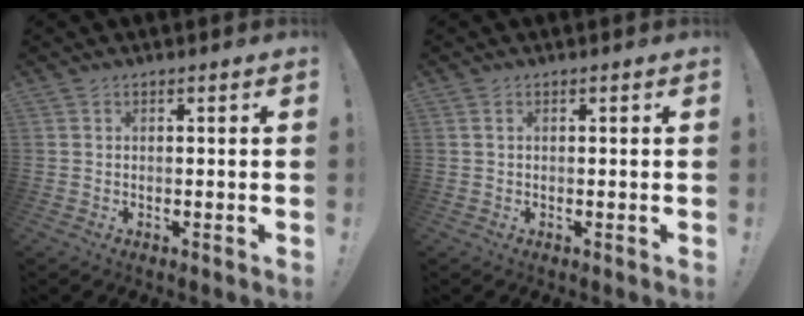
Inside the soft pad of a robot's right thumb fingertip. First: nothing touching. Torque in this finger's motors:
{"motor_torque": [-0.27, 0.12, 0.03, -0.05, 0.03]}